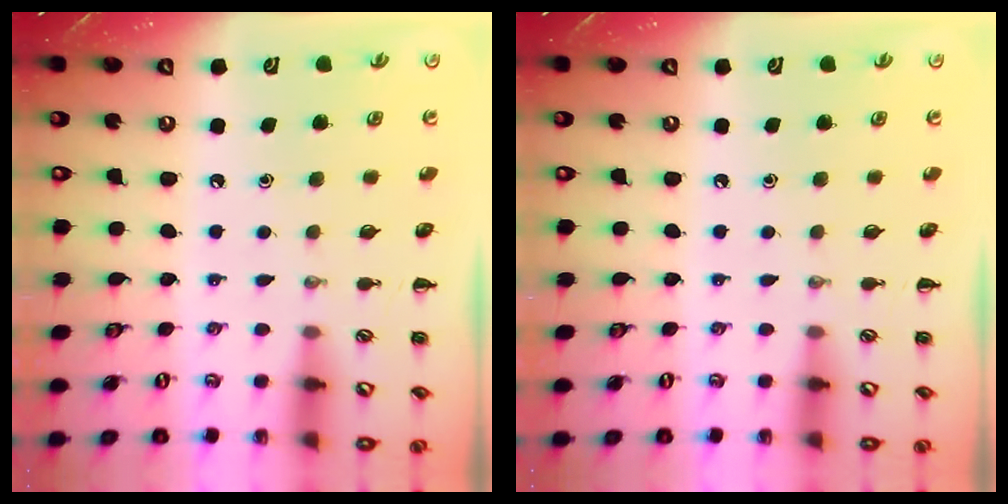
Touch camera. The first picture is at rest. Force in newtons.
{"total": 0.0}